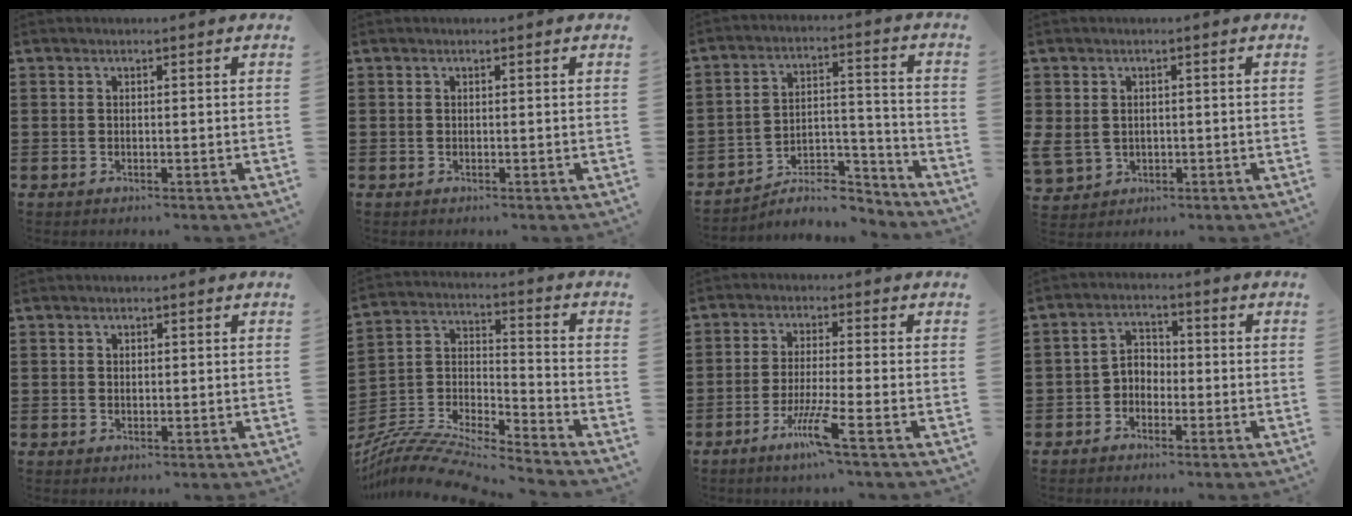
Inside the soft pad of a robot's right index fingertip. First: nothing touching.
{"total": 0.0}
{"total": 7.1, "force": [-6.2, 2.3, 2.5], "torque": [-0.035, 0.021, -0.117]}
{"total": 2.6, "force": [0.4, 2.4, 0.9], "torque": [-0.035, 0.005, 0.004]}
{"total": 0.6, "force": [0.4, 0.4, 0.2], "torque": [-0.005, 0.004, 0.008]}
{"total": 9.6, "force": [-9.2, 1.1, 2.8], "torque": [-0.059, 0.011, -0.186]}
{"total": 6.6, "force": [-3.8, -0.1, 5.5], "torque": [-0.114, -0.015, -0.071]}
{"total": 2.6, "force": [-1.7, 1.7, 0.9], "torque": [-0.023, 0.011, -0.039]}